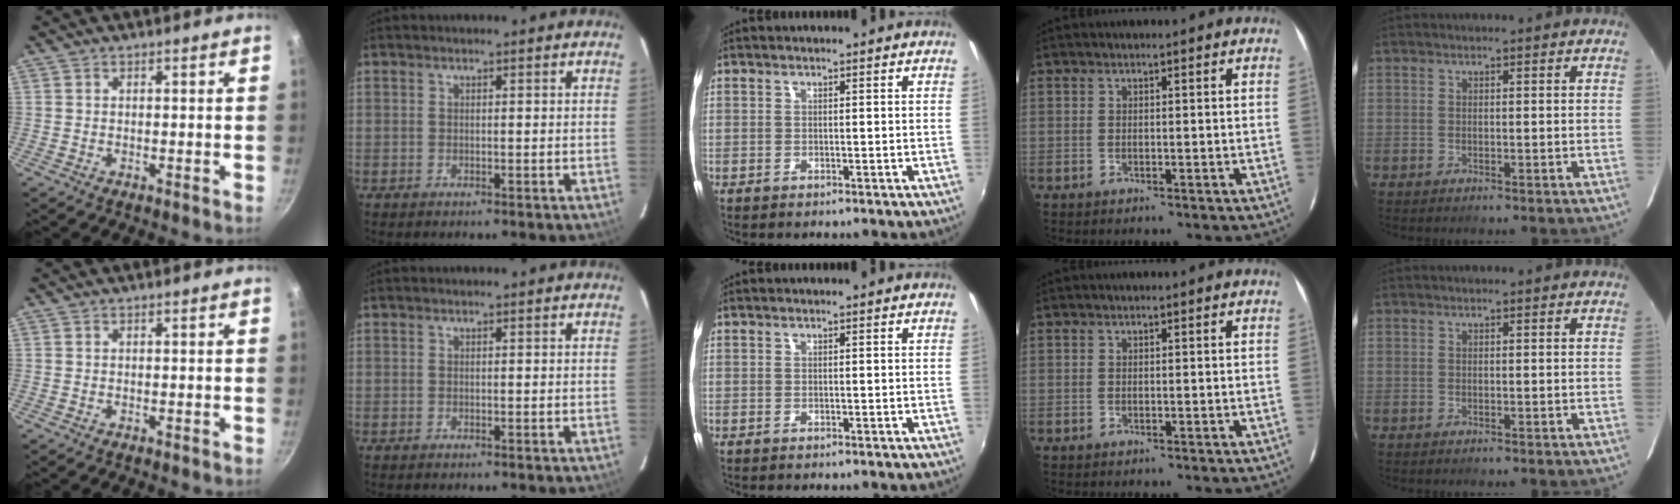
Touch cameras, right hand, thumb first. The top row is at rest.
{}